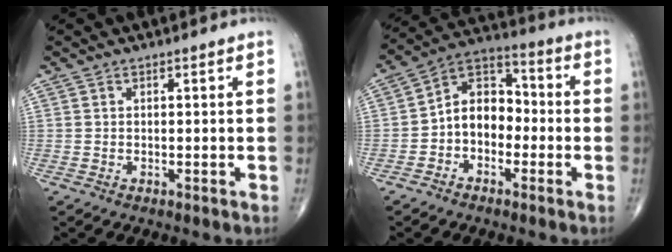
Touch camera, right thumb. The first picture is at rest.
{"total": 9.7, "force": [-2.1, 7.1, 6.3], "torque": [-0.070, 0.042, -0.055]}